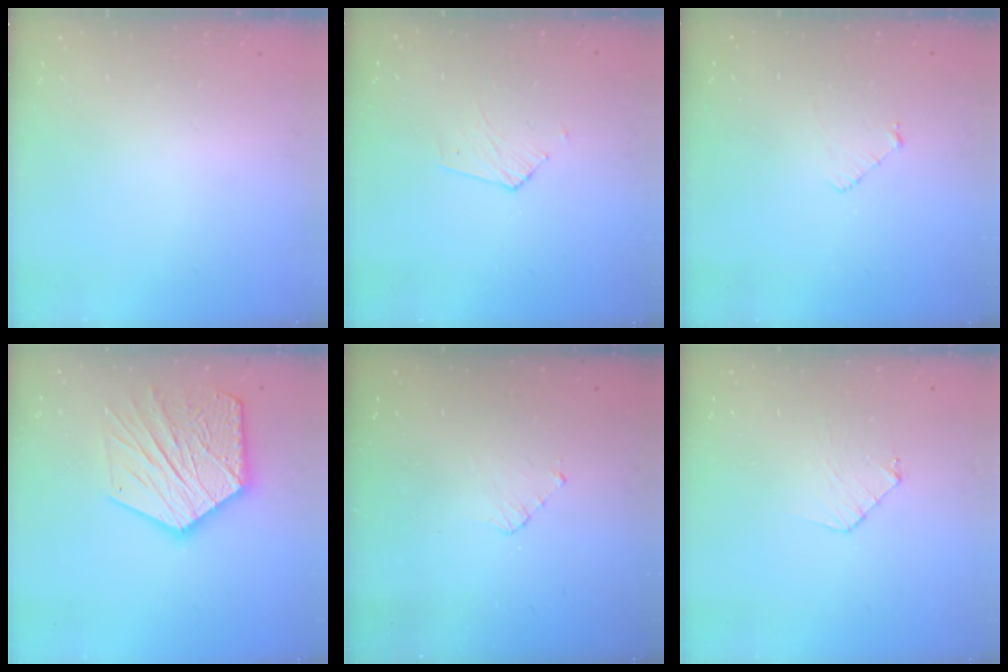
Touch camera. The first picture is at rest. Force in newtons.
{"total": 2.9, "press": 2.9, "slide": 0.2}
{"total": 3.2, "press": 3.2, "slide": 0.2}
{"total": 21.6, "press": 21.6, "slide": 1.6}
{"total": 3.6, "press": 3.5, "slide": 0.3}
{"total": 5.1, "press": 5.1, "slide": 0.4}